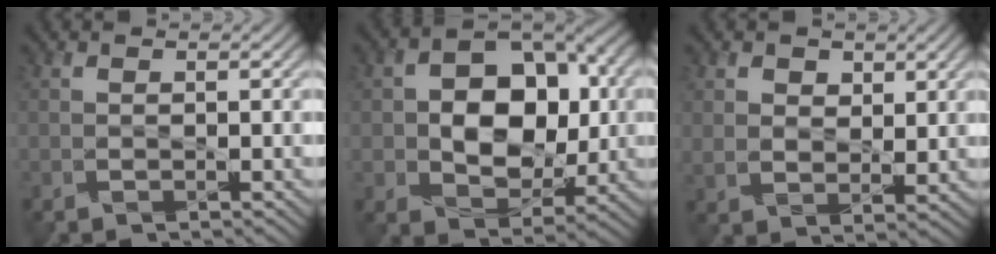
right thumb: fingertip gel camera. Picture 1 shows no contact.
{"total": 11.7, "force": [0.3, 8.4, 8.2], "torque": [-0.131, 0.002, 0.001]}
{"total": 4.1, "force": [2.3, 2.8, 1.8], "torque": [-0.052, -0.011, 0.045]}